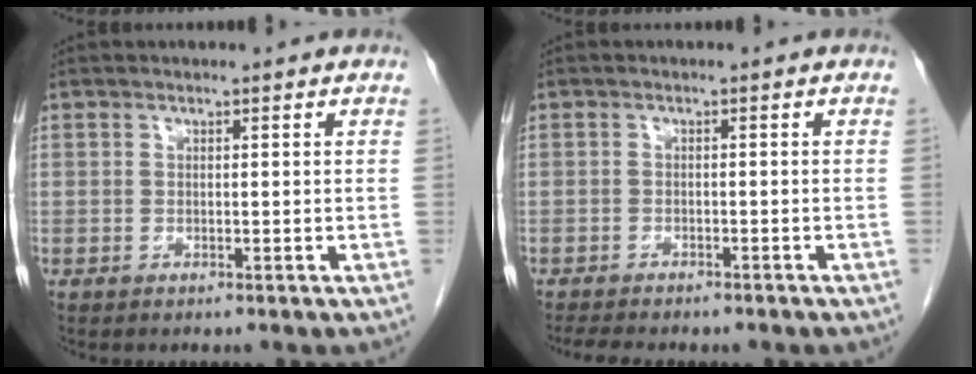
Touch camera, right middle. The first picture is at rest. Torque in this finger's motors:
{"motor_torque": [1.09, -1.05, 0.07, 0.04]}